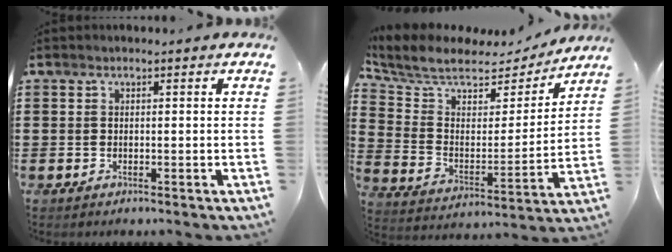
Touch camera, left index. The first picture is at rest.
{"total": 7.0, "force": [6.1, 2.5, 2.3], "torque": [-0.082, -0.038, 0.102]}